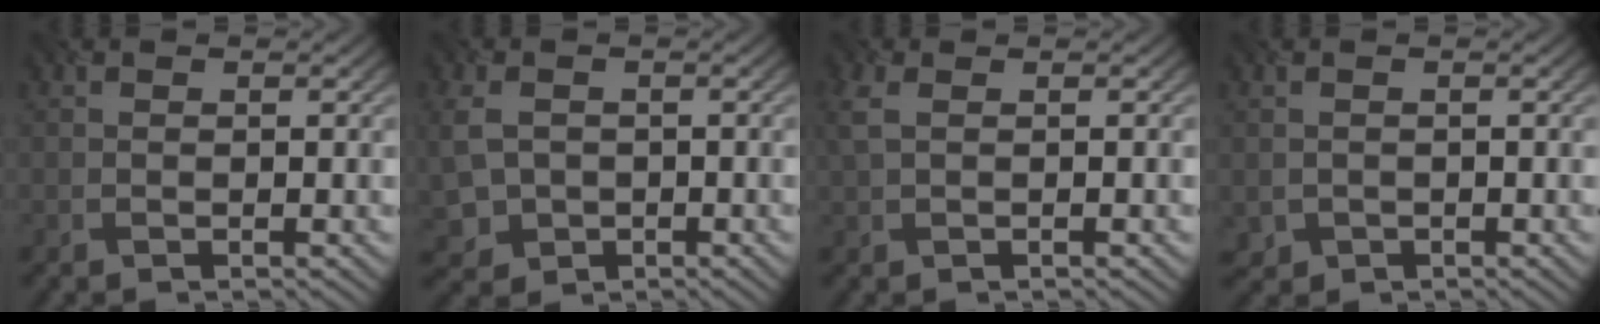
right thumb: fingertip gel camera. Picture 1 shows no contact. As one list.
[{"total": 5.1, "force": [-0.5, 4.1, 2.9], "torque": [-0.084, -0.017, -0.004]}, {"total": 2.2, "force": [0.6, 0.8, 2.0], "torque": [-0.051, 0.007, 0.007]}, {"total": 1.4, "force": [-0.8, 1.2, 0.1], "torque": [-0.007, -0.007, -0.015]}]